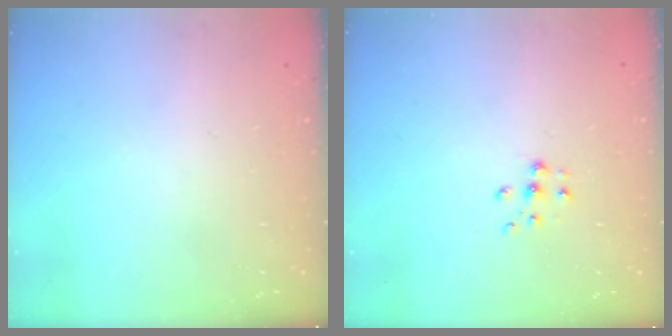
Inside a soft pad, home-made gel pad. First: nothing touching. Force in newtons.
{"total": 6.6, "press": 6.6, "slide": 0.5}